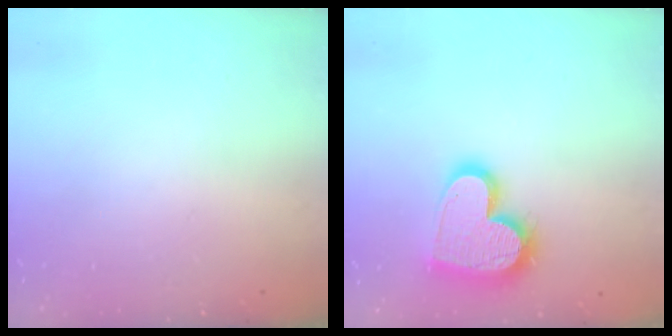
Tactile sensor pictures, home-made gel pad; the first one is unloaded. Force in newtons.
{"total": 18.9, "press": 18.9, "slide": 1.5}